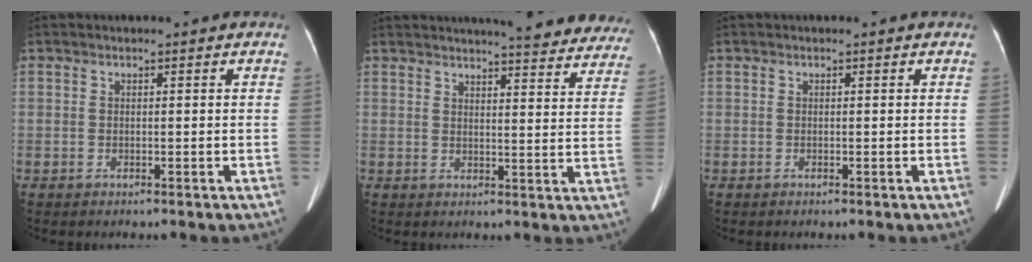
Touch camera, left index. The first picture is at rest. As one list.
[{"total": 20.6, "force": [18.8, 3.2, 7.8], "torque": [-0.086, -0.045, 0.204]}, {"total": 0.0}]